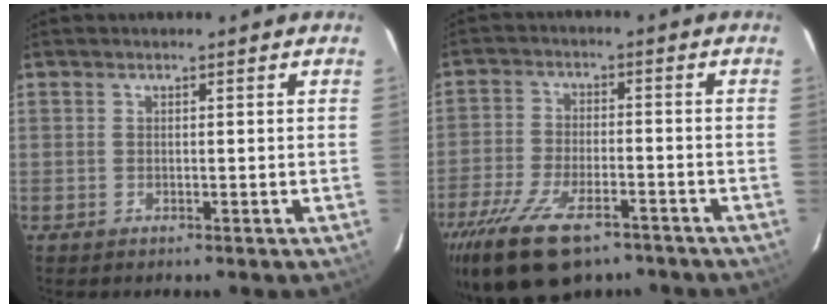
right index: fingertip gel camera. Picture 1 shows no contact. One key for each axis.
{"total": 16.5, "fx": -11.4, "fy": 6.8, "fz": 9.8, "tx": -0.216, "ty": -0.037, "tz": -0.197}